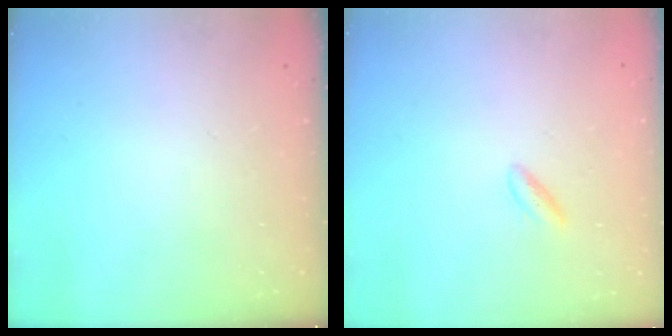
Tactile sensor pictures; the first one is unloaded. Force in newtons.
{"total": 2.3, "press": 2.0, "slide": 1.0}